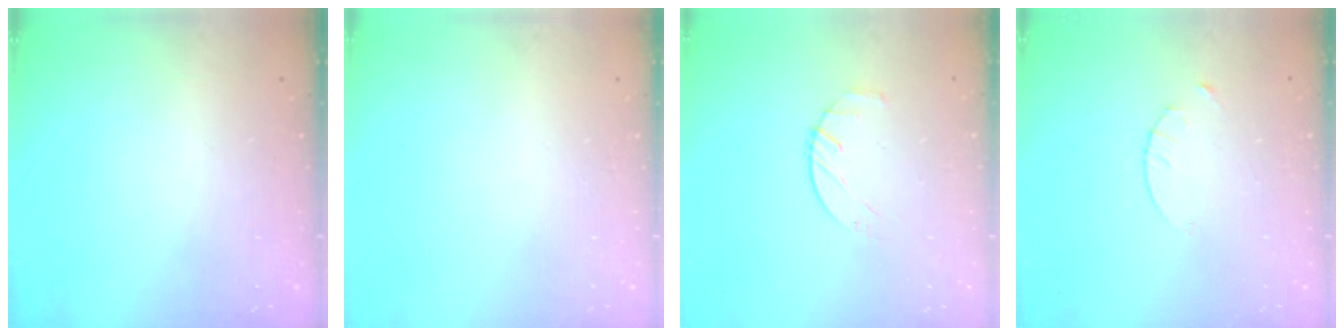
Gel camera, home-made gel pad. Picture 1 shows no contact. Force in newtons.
{"total": 0.0}
{"total": 2.5, "press": 2.5, "slide": 0.4}
{"total": 1.7, "press": 1.6, "slide": 0.2}